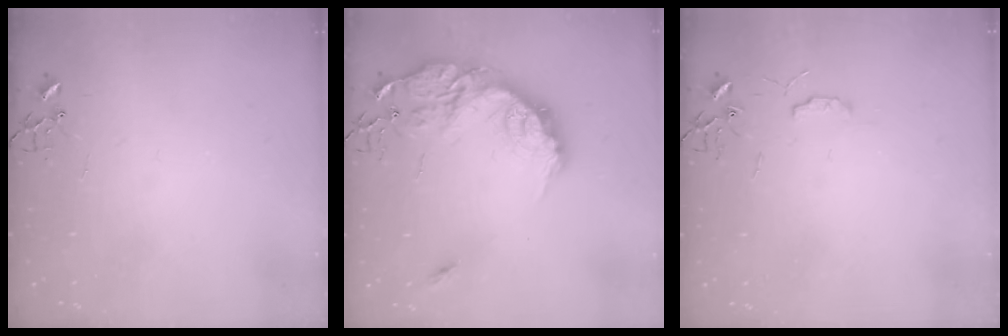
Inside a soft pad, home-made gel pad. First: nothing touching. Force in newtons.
{"total": 20.4, "press": 20.4, "slide": 0.8}
{"total": 4.9, "press": 4.9, "slide": 0.7}